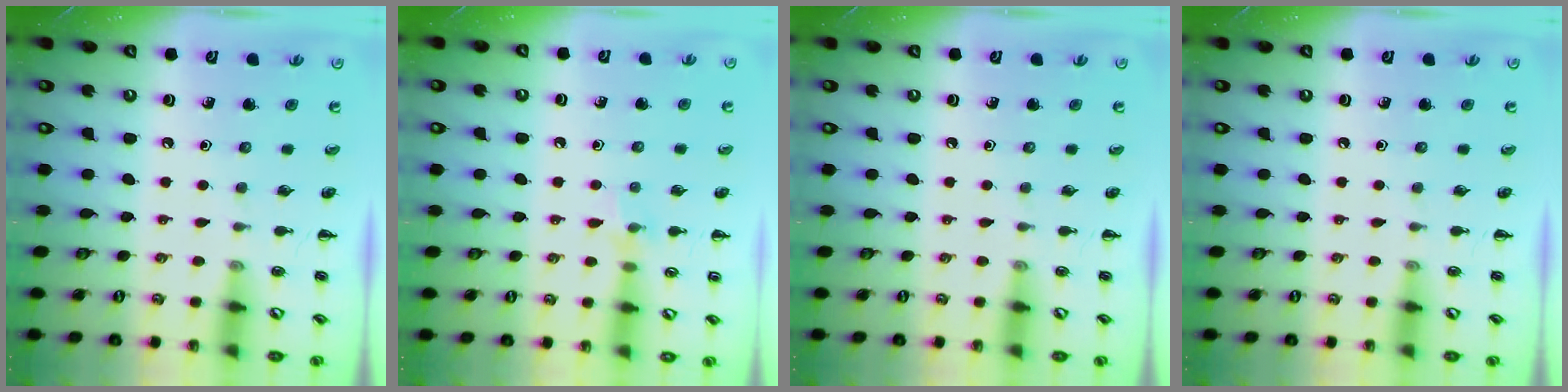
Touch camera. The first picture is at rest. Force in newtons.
{"total": 6.0, "press": 5.8, "slide": 1.4}
{"total": 0.0}
{"total": 0.0}